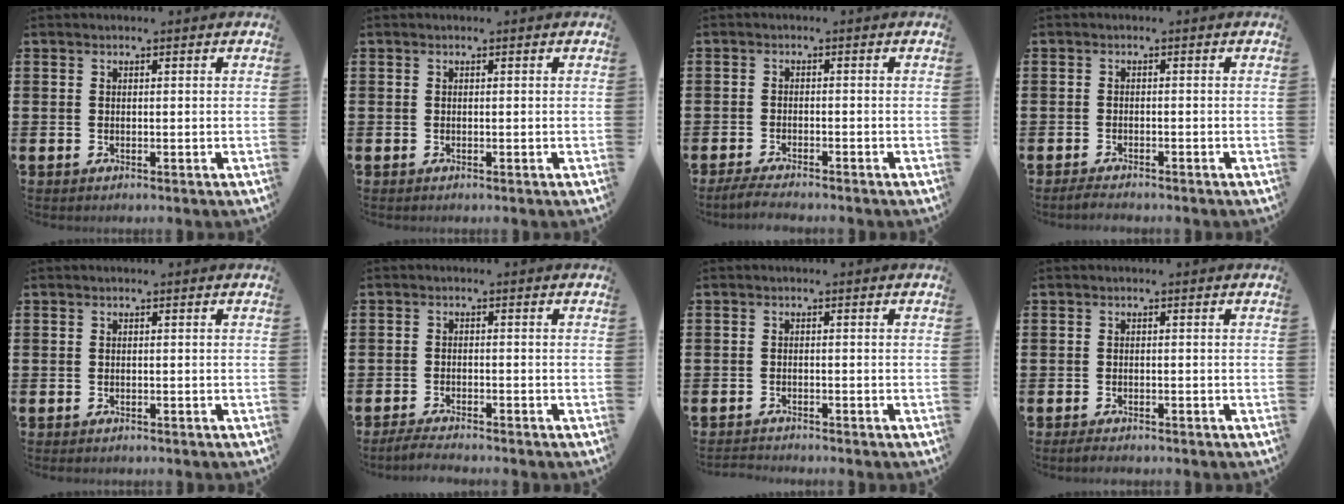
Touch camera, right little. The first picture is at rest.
{"total": 0.0}
{"total": 1.9, "force": [-1.8, 0.1, 0.7], "torque": [-0.012, 0.006, -0.035]}
{"total": 1.2, "force": [-1.2, 0.2, 0.3], "torque": [-0.008, 0.002, -0.024]}
{"total": 0.0}
{"total": 1.9, "force": [-1.8, 0.1, 0.6], "torque": [-0.011, 0.004, -0.036]}
{"total": 1.1, "force": [-1.1, 0.0, -0.1], "torque": [-0.001, 0.000, -0.022]}
{"total": 0.9, "force": [-0.8, 0.3, 0.4], "torque": [-0.010, 0.000, -0.017]}